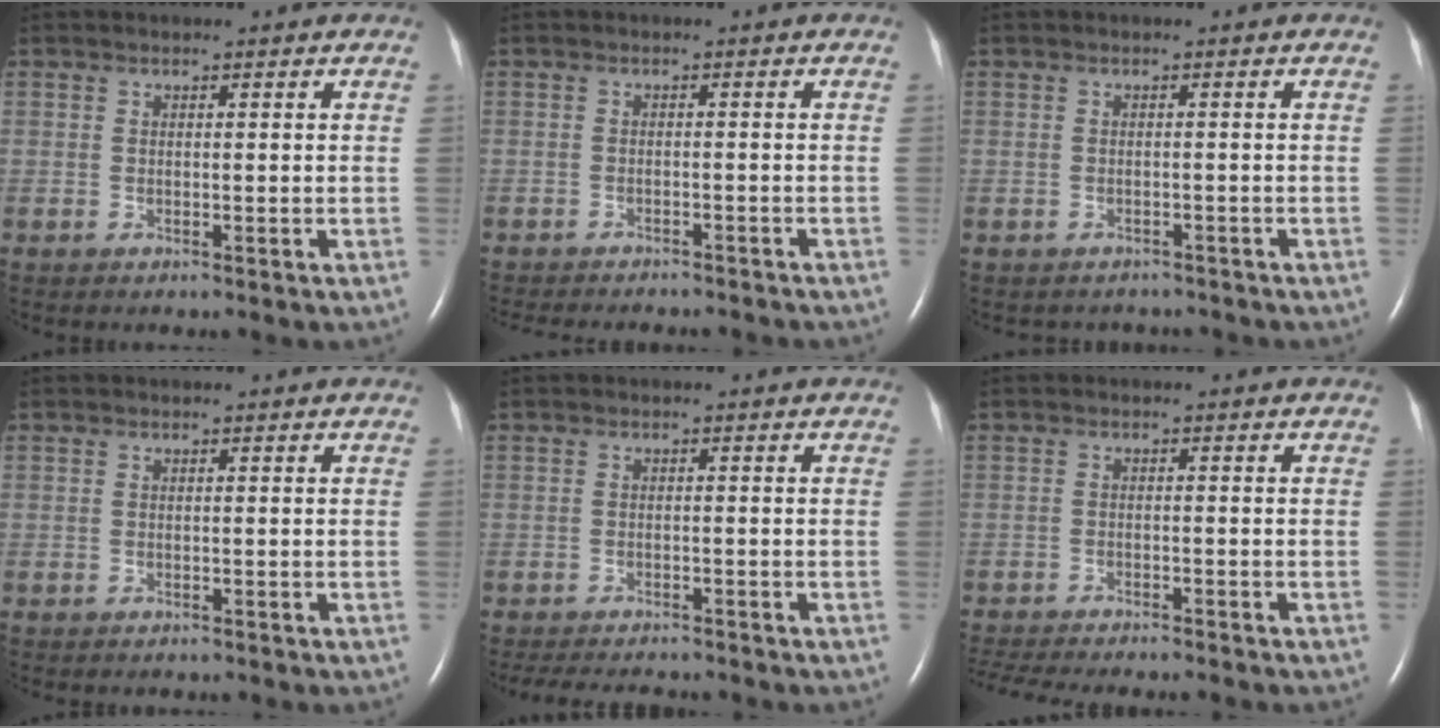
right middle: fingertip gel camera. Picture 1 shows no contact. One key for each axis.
{"total": 13.1, "fx": -11.7, "fy": 3.1, "fz": 5.1, "tx": -0.088, "ty": -0.016, "tz": -0.138}
{"total": 3.5, "fx": -3.2, "fy": 1.6, "fz": 0.1, "tx": -0.007, "ty": 0.003, "tz": -0.037}
{"total": 1.1, "fx": -1.0, "fy": 0.4, "fz": 0.4, "tx": -0.014, "ty": -0.002, "tz": -0.010}
{"total": 9.0, "fx": -8.1, "fy": 2.1, "fz": 3.3, "tx": -0.054, "ty": -0.010, "tz": -0.108}
{"total": 13.8, "fx": -12.3, "fy": 2.1, "fz": 5.9, "tx": -0.107, "ty": -0.025, "tz": -0.167}